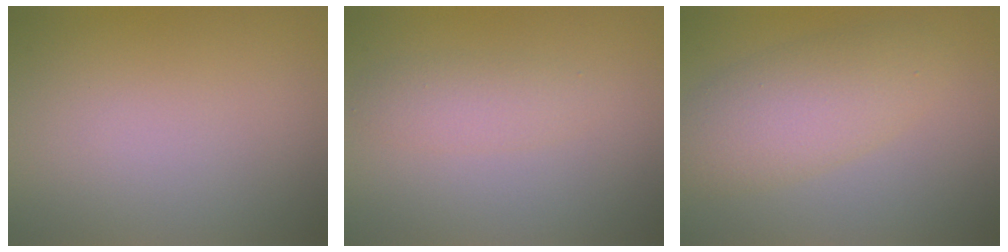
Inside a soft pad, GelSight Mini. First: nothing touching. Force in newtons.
{"total": 2.0, "press": 2.0, "slide": 0.0}
{"total": 4.9, "press": 4.9, "slide": 0.1}